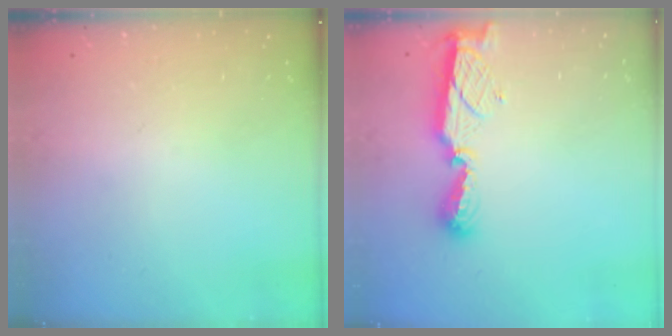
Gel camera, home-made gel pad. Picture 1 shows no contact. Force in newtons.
{"total": 8.9, "press": 8.9, "slide": 0.1}